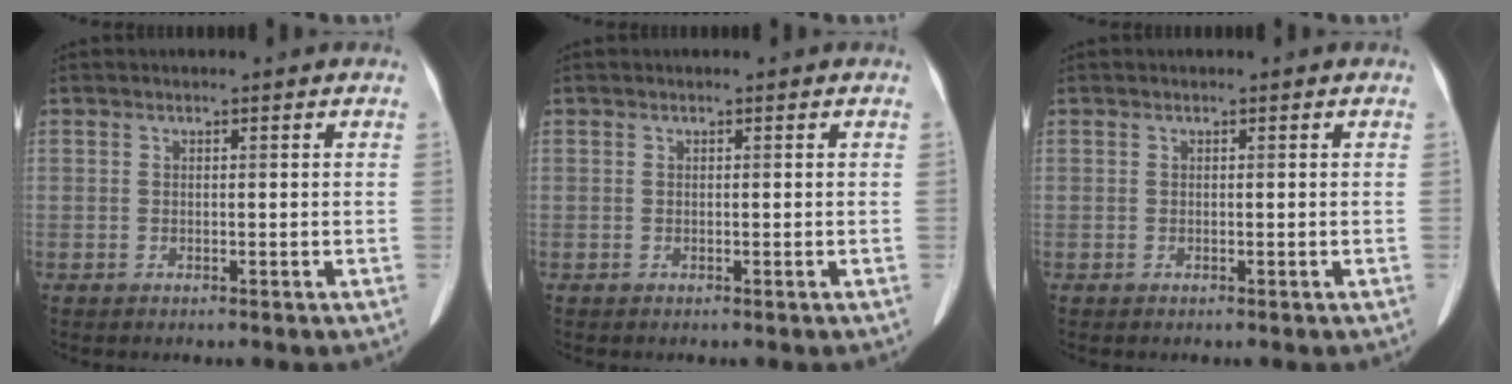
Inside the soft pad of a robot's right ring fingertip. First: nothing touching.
{"total": 0.0}
{"total": 0.0}